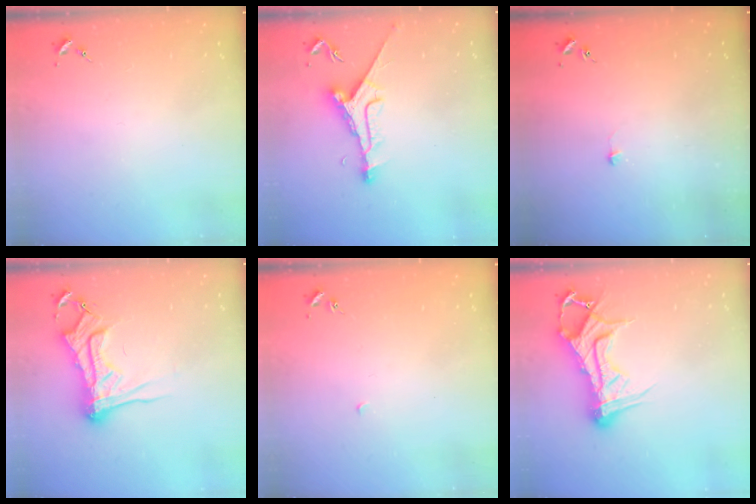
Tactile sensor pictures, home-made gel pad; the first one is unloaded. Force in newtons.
{"total": 9.5, "press": 9.5, "slide": 0.6}
{"total": 4.3, "press": 4.3, "slide": 0.3}
{"total": 14.5, "press": 14.5, "slide": 1.1}
{"total": 2.1, "press": 2.1, "slide": 0.1}
{"total": 14.4, "press": 14.4, "slide": 1.4}